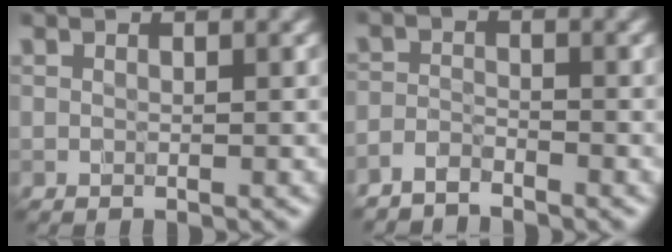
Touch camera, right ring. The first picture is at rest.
{"total": 1.9, "force": [-1.9, 0.2, 0.1], "torque": [0.000, 0.001, -0.045]}